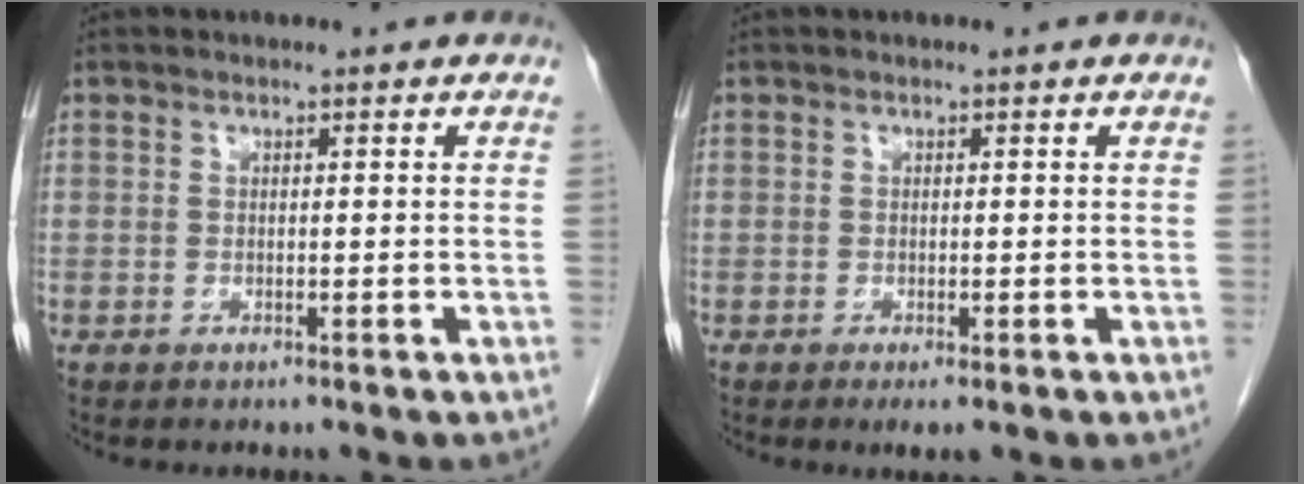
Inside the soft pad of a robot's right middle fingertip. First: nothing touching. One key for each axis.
{"total": 1.5, "fx": -0.8, "fy": 0.4, "fz": 1.2, "tx": -0.019, "ty": -0.005, "tz": -0.009}